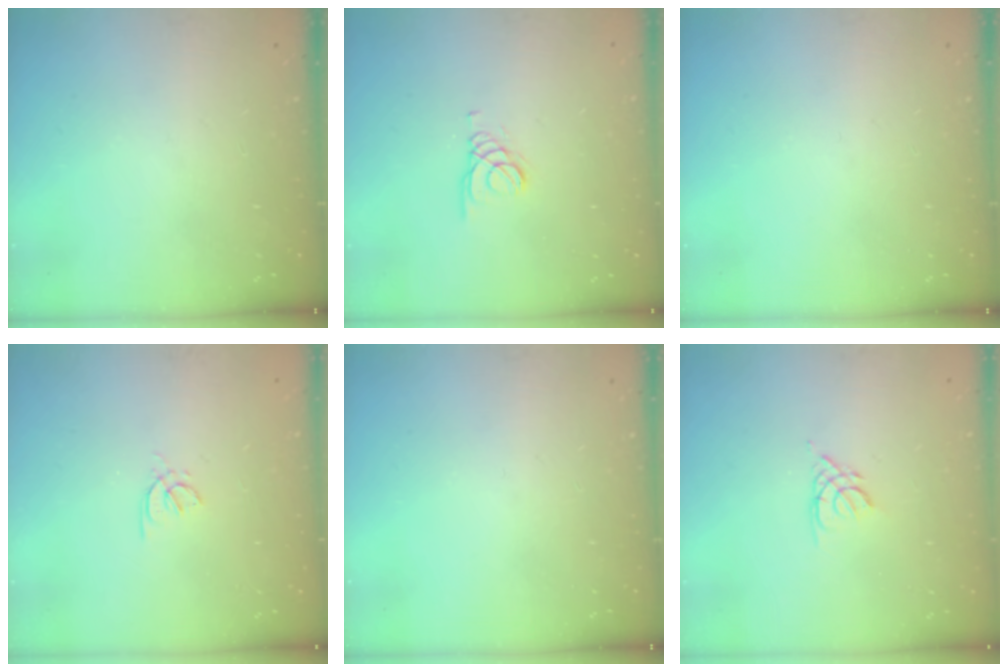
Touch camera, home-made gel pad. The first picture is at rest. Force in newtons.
{"total": 1.6, "press": 1.6, "slide": 0.0}
{"total": 0.0}
{"total": 1.2, "press": 1.2, "slide": 0.4}
{"total": 0.0}
{"total": 2.1, "press": 2.0, "slide": 0.4}